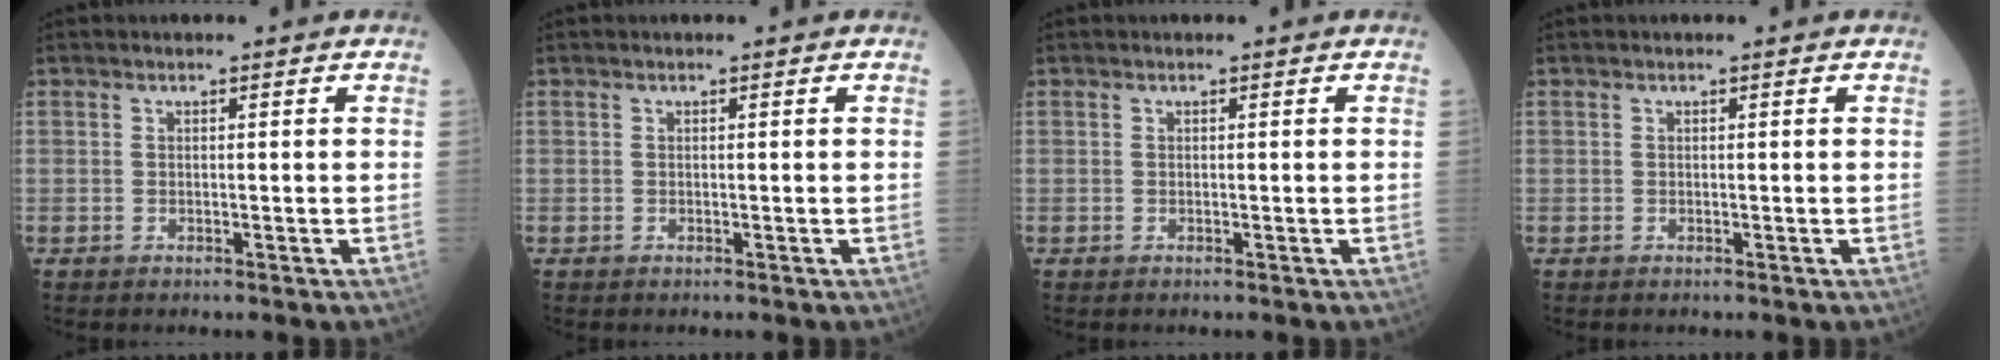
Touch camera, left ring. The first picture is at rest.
{"total": 0.0}
{"total": 0.0}
{"total": 0.0}